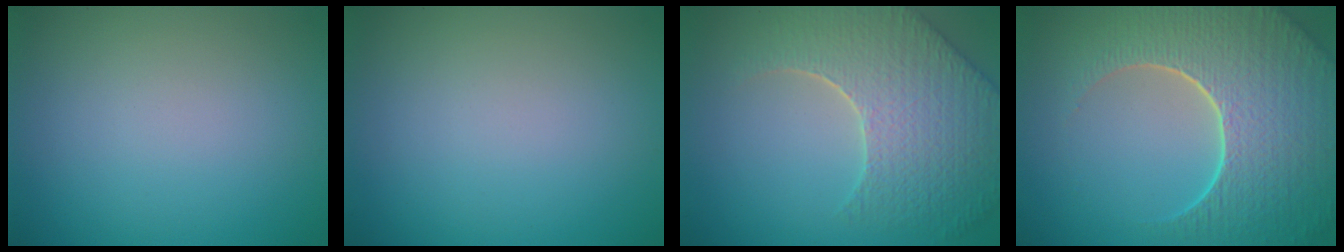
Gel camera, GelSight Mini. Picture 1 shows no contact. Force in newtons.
{"total": 0.0}
{"total": 8.2, "press": 5.9, "slide": 5.6}
{"total": 9.5, "press": 6.7, "slide": 6.6}